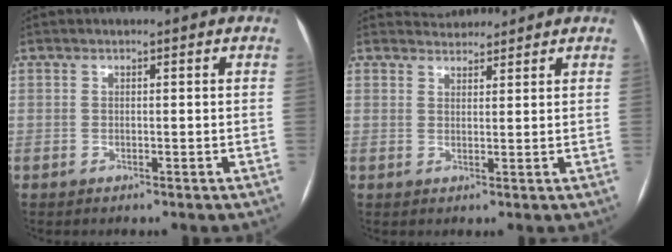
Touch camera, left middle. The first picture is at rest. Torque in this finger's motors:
{"motor_torque": [0.16, -0.10, -0.01, -0.03]}